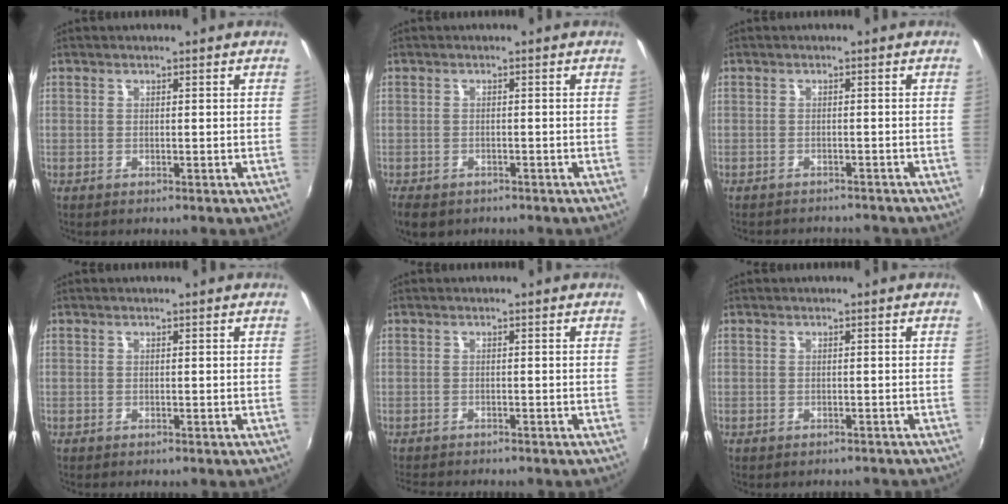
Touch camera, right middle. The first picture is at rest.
{"total": 5.2, "force": [-3.5, 3.0, 2.4], "torque": [-0.064, -0.017, -0.055]}
{"total": 5.4, "force": [-5.1, 1.4, 1.5], "torque": [-0.038, -0.009, -0.069]}
{"total": 0.0}
{"total": 3.7, "force": [-3.4, 0.7, 1.2], "torque": [-0.033, -0.015, -0.058]}
{"total": 2.0, "force": [-1.7, 0.8, 0.5], "torque": [-0.009, -0.006, -0.020]}